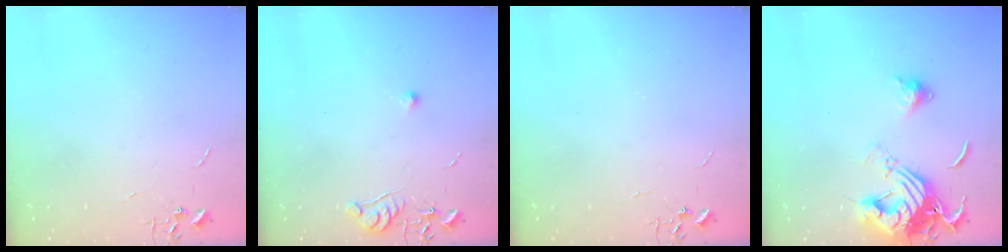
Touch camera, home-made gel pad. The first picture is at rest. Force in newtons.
{"total": 7.1, "press": 7.1, "slide": 0.7}
{"total": 0.0}
{"total": 15.6, "press": 15.4, "slide": 1.9}